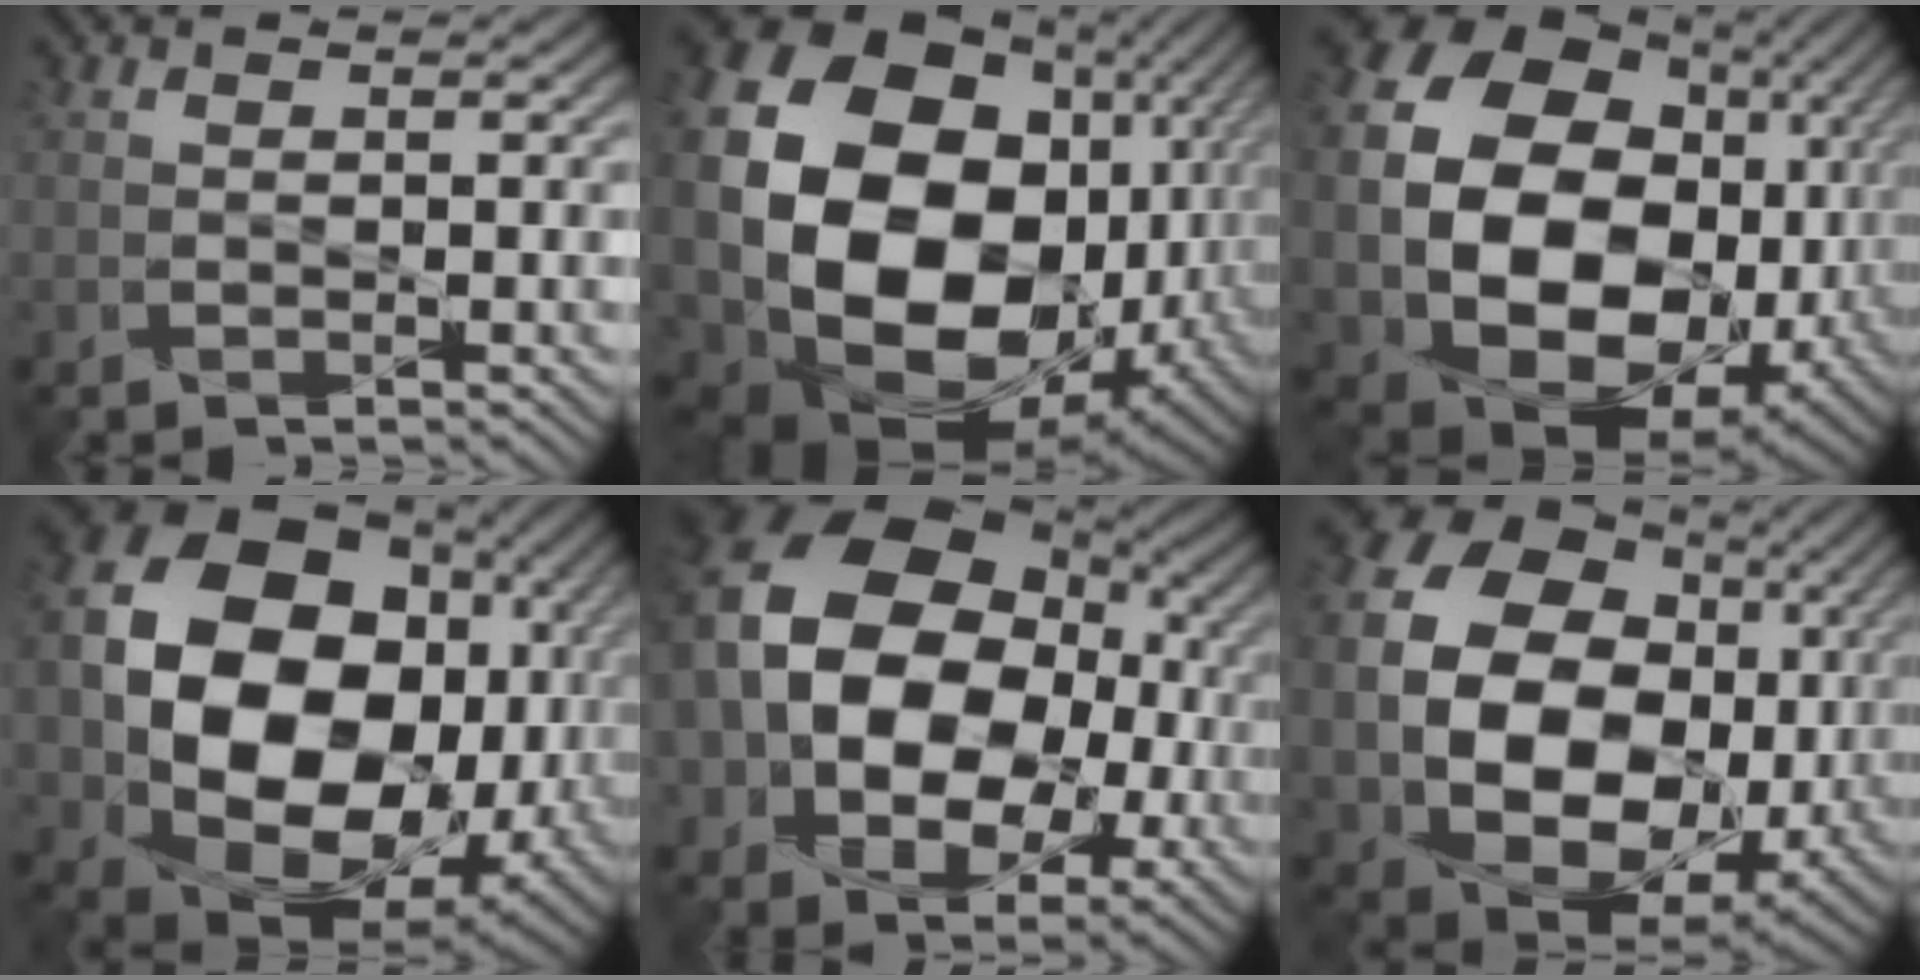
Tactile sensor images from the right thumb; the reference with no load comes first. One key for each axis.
{"total": 24.8, "fx": 0.2, "fy": 19.0, "fz": 15.9, "tx": -0.364, "ty": -0.056, "tz": 0.025}
{"total": 22.9, "fx": -0.6, "fy": 18.2, "fz": 13.9, "tx": -0.324, "ty": -0.053, "tz": 0.025}
{"total": 22.5, "fx": -0.2, "fy": 17.4, "fz": 14.2, "tx": -0.337, "ty": -0.046, "tz": 0.034}
{"total": 20.7, "fx": 1.2, "fy": 16.3, "fz": 12.7, "tx": -0.266, "ty": 0.007, "tz": 0.022}
{"total": 20.6, "fx": 0.3, "fy": 16.0, "fz": 13.0, "tx": -0.297, "ty": -0.043, "tz": 0.036}